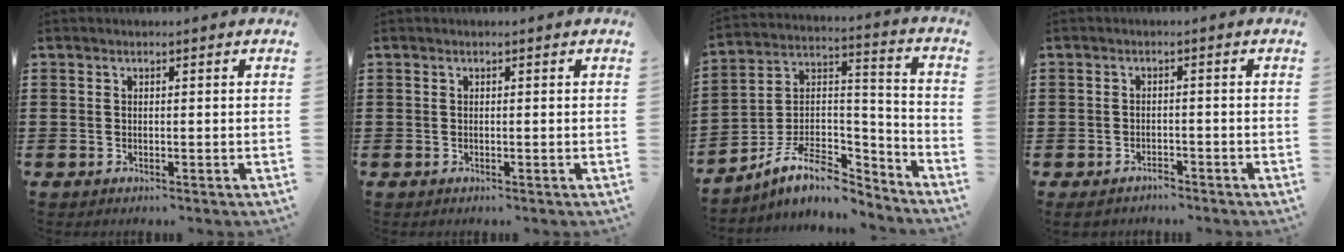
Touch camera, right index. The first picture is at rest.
{"total": 0.0}
{"total": 9.7, "force": [-7.0, 4.2, 5.2], "torque": [-0.103, 0.016, -0.135]}
{"total": 2.2, "force": [-2.1, 0.6, 0.2], "torque": [-0.009, 0.001, -0.045]}